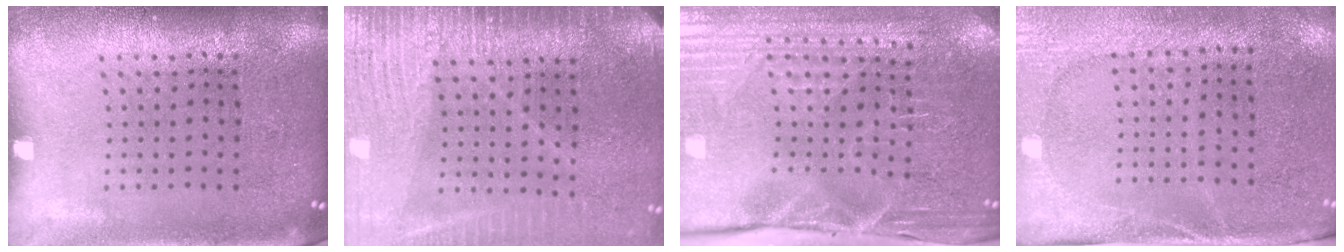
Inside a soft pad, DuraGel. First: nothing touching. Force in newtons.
{"total": 3.7, "press": 3.4, "slide": 1.5}
{"total": 4.3, "press": 4.1, "slide": 1.0}
{"total": 2.7, "press": 2.3, "slide": 1.4}